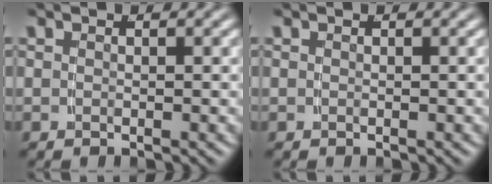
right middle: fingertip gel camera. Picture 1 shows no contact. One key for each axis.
{"total": 0.0}